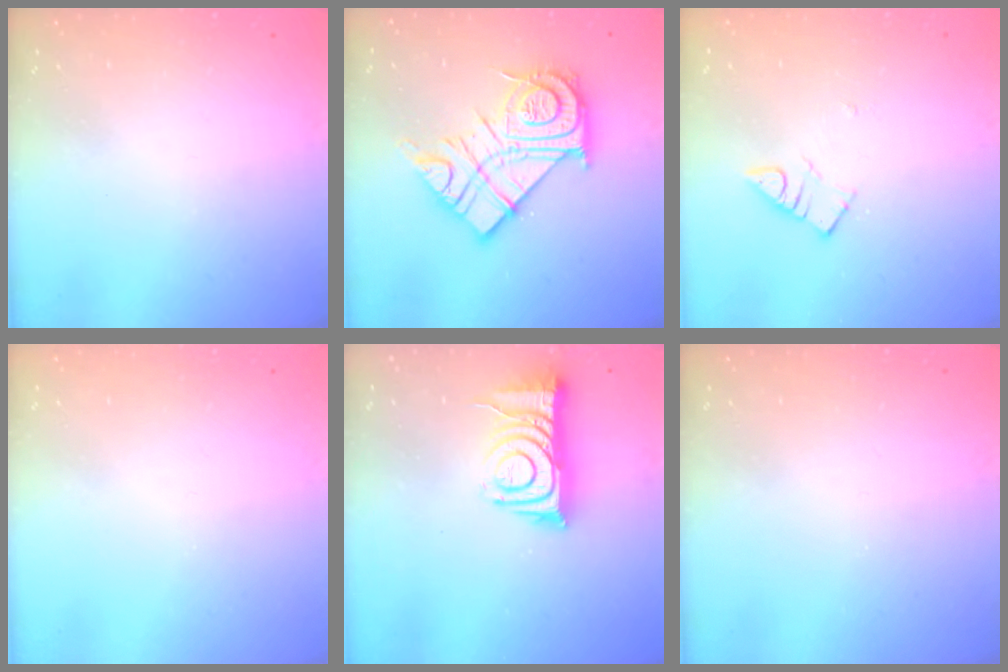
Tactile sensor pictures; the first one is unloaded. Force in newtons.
{"total": 20.9, "press": 20.8, "slide": 1.9}
{"total": 2.8, "press": 2.7, "slide": 0.3}
{"total": 0.0}
{"total": 11.4, "press": 11.3, "slide": 1.0}
{"total": 0.0}